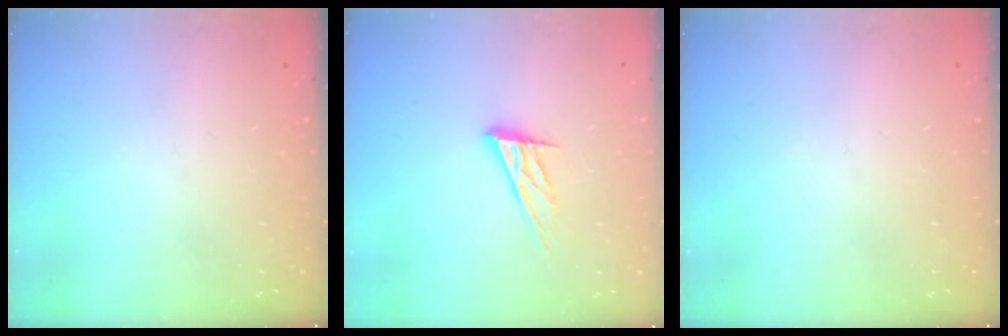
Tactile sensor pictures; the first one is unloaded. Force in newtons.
{"total": 12.7, "press": 12.4, "slide": 2.8}
{"total": 0.0}